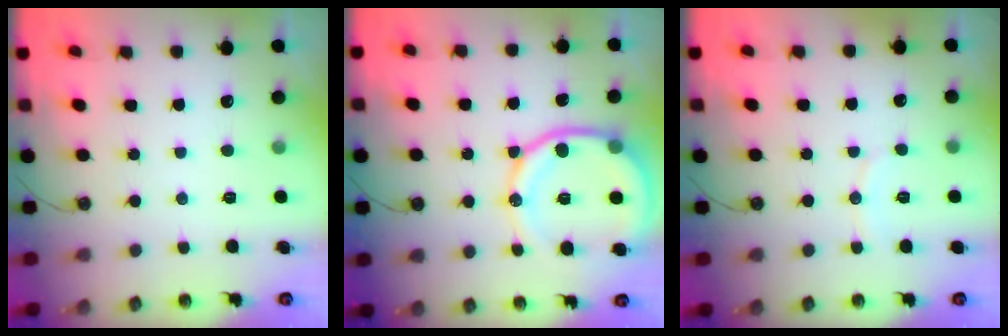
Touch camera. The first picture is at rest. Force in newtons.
{"total": 16.1, "press": 16.0, "slide": 1.7}
{"total": 5.0, "press": 5.0, "slide": 0.2}